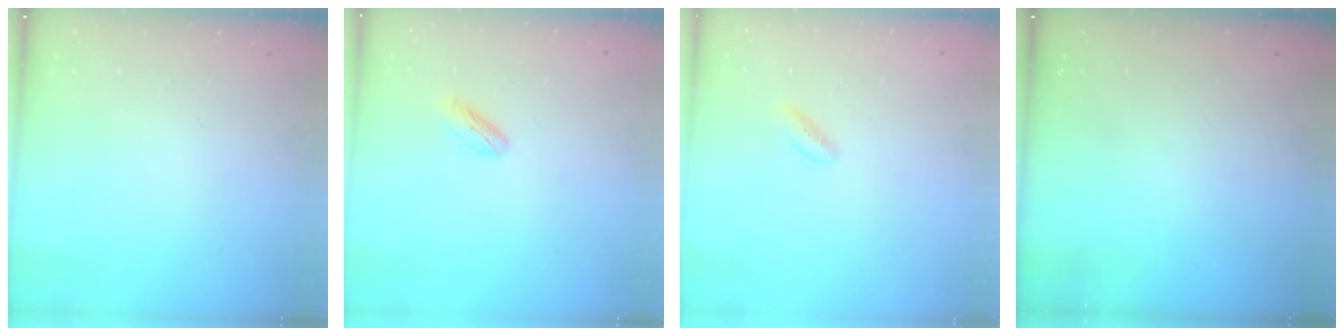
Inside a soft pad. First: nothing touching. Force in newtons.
{"total": 4.0, "press": 3.8, "slide": 1.1}
{"total": 0.8, "press": 0.5, "slide": 0.6}
{"total": 0.0}